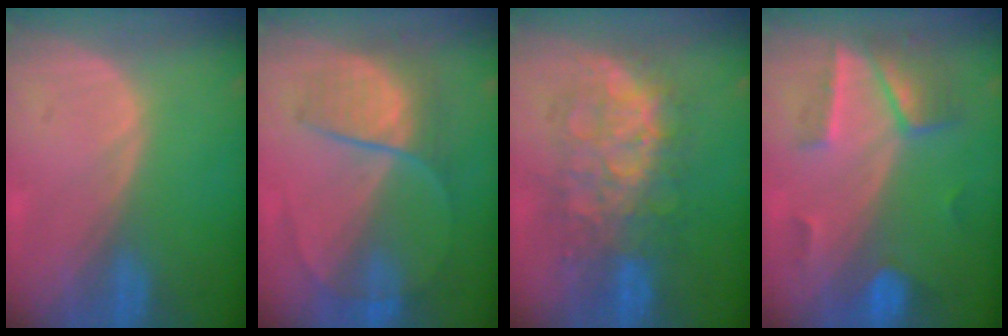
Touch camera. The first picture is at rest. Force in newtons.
{"total": 6.9, "press": 6.6, "slide": 1.7}
{"total": 9.4, "press": 9.3, "slide": 0.6}
{"total": 7.2, "press": 6.3, "slide": 3.4}